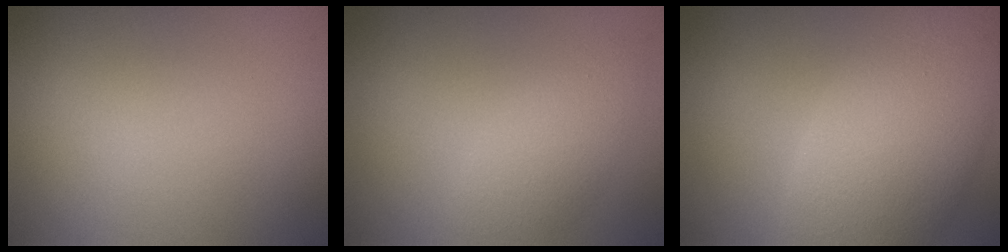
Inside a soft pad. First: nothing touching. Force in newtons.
{"total": 3.0, "press": 3.0, "slide": 0.1}
{"total": 8.6, "press": 8.6, "slide": 0.7}